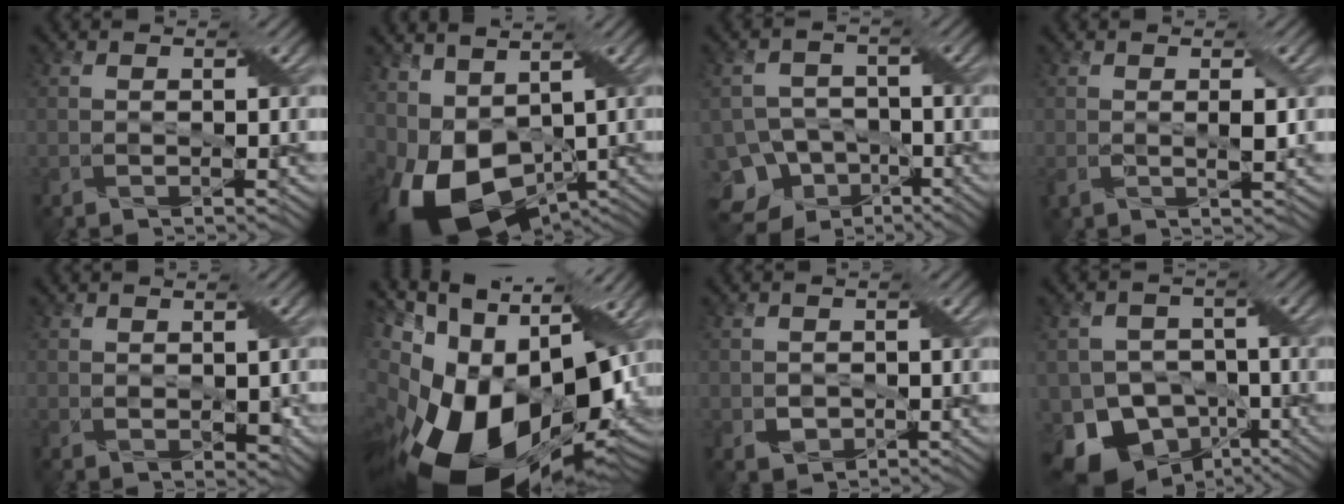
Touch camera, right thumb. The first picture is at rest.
{"total": 12.0, "force": [-1.9, 7.9, 8.8], "torque": [-0.193, -0.016, -0.022]}
{"total": 10.6, "force": [-7.1, 7.4, 2.4], "torque": [-0.064, -0.009, -0.115]}
{"total": 2.4, "force": [0.2, 0.9, 2.3], "torque": [-0.045, -0.002, 0.006]}
{"total": 1.8, "force": [0.4, 1.2, 1.3], "torque": [-0.028, -0.007, 0.016]}
{"total": 21.8, "force": [-5.4, 13.4, 16.3], "torque": [-0.324, -0.027, -0.077]}
{"total": 1.8, "force": [-0.2, 1.7, 0.5], "torque": [-0.019, -0.006, -0.001]}
{"total": 13.3, "force": [-7.5, 10.0, 4.6], "torque": [-0.110, -0.029, -0.128]}